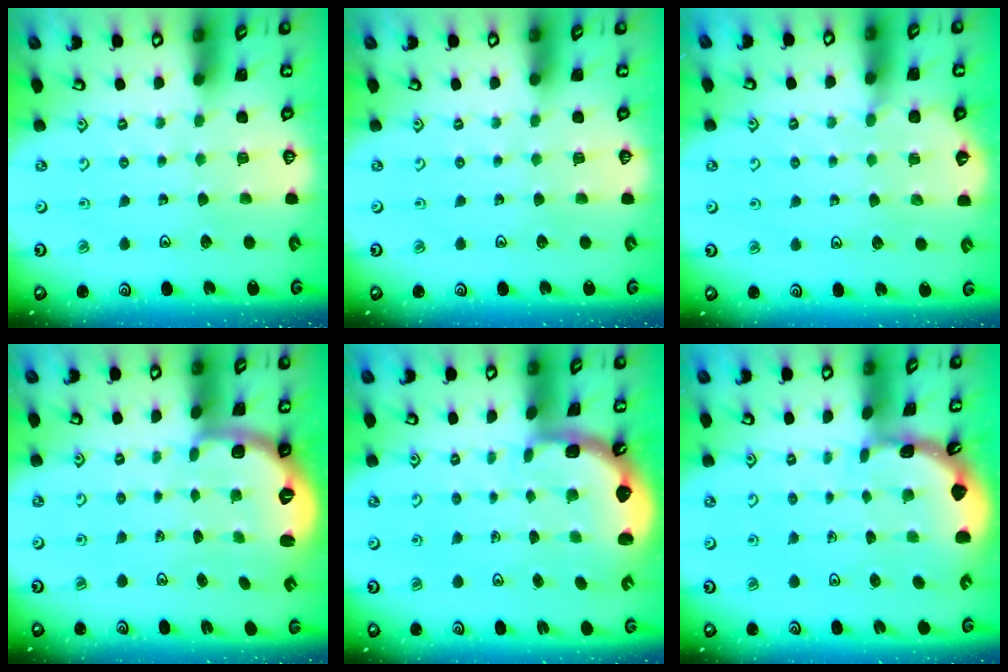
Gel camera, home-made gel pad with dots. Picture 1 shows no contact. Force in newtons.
{"total": 0.0}
{"total": 5.1, "press": 5.1, "slide": 0.6}
{"total": 2.7, "press": 1.6, "slide": 2.2}
{"total": 2.4, "press": 1.5, "slide": 1.9}
{"total": 1.7, "press": 1.7, "slide": 0.1}